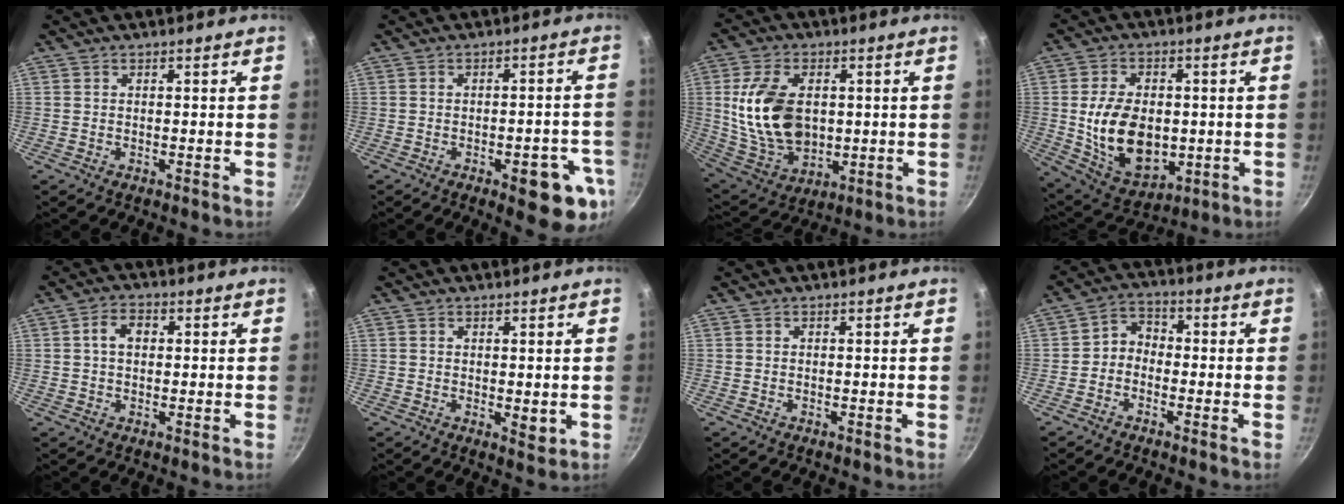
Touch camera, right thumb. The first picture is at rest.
{"total": 11.0, "force": [-4.4, 4.1, 9.2], "torque": [-0.082, 0.017, -0.050]}
{"total": 16.9, "force": [1.6, 11.1, 12.6], "torque": [-0.222, -0.012, 0.044]}
{"total": 16.1, "force": [-0.8, 10.9, 11.9], "torque": [-0.180, -0.008, 0.006]}
{"total": 4.6, "force": [0.7, 3.3, 3.2], "torque": [-0.041, 0.013, 0.006]}
{"total": 2.4, "force": [0.3, 1.0, 2.2], "torque": [-0.034, -0.008, 0.007]}
{"total": 0.0}
{"total": 4.4, "force": [-1.4, 3.5, 2.3], "torque": [-0.021, 0.027, -0.039]}